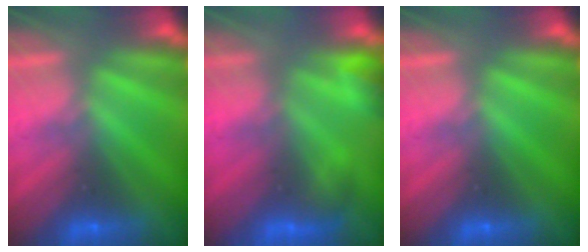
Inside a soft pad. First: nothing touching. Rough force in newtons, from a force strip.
{"total": 4.8}
{"total": 0.0}